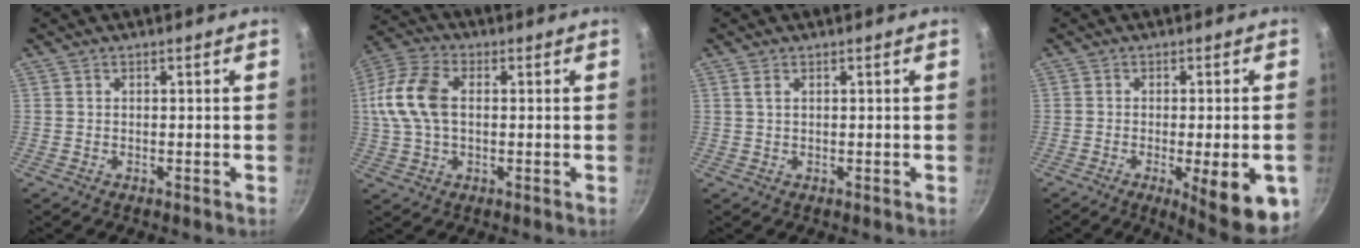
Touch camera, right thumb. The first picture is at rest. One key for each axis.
{"total": 12.6, "fx": 1.2, "fy": 7.7, "fz": 9.9, "tx": -0.198, "ty": 0.021, "tz": 0.010}
{"total": 0.9, "fx": 0.5, "fy": 0.4, "fz": 0.7, "tx": -0.014, "ty": 0.001, "tz": 0.010}
{"total": 12.5, "fx": -4.2, "fy": 3.0, "fz": 11.4, "tx": -0.131, "ty": 0.002, "tz": -0.050}